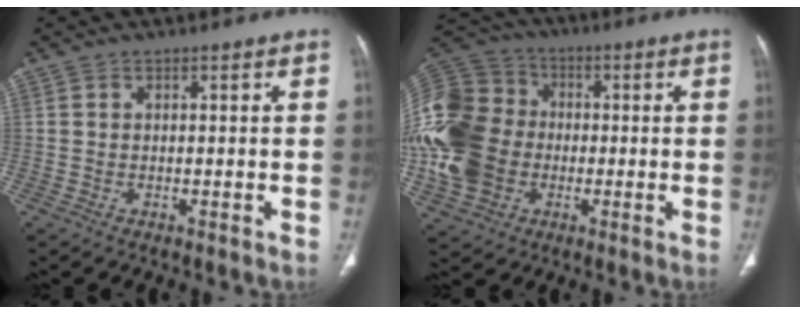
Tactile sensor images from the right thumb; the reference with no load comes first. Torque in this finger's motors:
{"motor_torque": [0.49, 0.54, 1.24, -0.34, 0.24]}